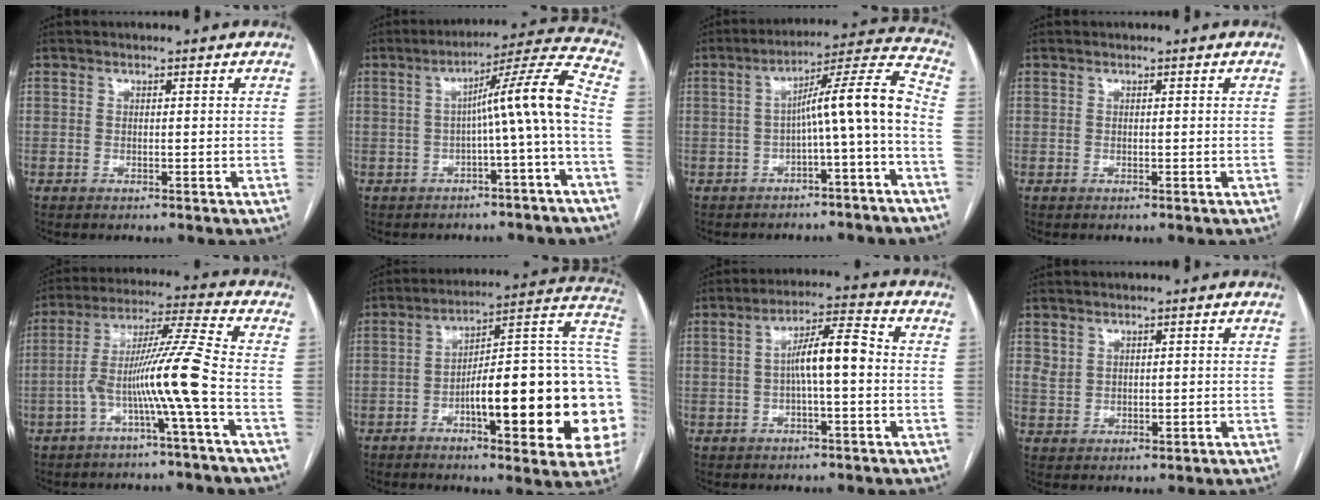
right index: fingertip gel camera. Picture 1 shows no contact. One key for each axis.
{"total": 10.2, "fx": -1.8, "fy": -1.4, "fz": 9.9, "tx": -0.138, "ty": 0.026, "tz": -0.027}
{"total": 10.7, "fx": -2.9, "fy": -0.5, "fz": 10.3, "tx": -0.144, "ty": 0.036, "tz": -0.044}
{"total": 0.0}
{"total": 10.7, "fx": -3.5, "fy": -2.0, "fz": 9.9, "tx": -0.187, "ty": 0.021, "tz": -0.067}
{"total": 26.5, "fx": -4.6, "fy": 4.9, "fz": 25.7, "tx": -0.273, "ty": 0.021, "tz": -0.062}
{"total": 7.3, "fx": -0.3, "fy": 1.1, "fz": 7.2, "tx": -0.129, "ty": 0.023, "tz": -0.006}
{"total": 2.6, "fx": 1.5, "fy": 2.0, "fz": 0.8, "tx": -0.013, "ty": -0.002, "tz": 0.033}